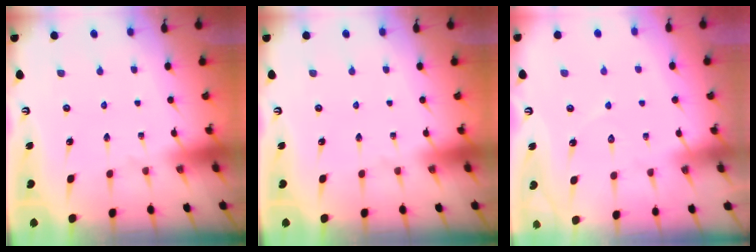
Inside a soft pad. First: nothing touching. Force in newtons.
{"total": 0.0}
{"total": 5.0, "press": 4.9, "slide": 0.6}